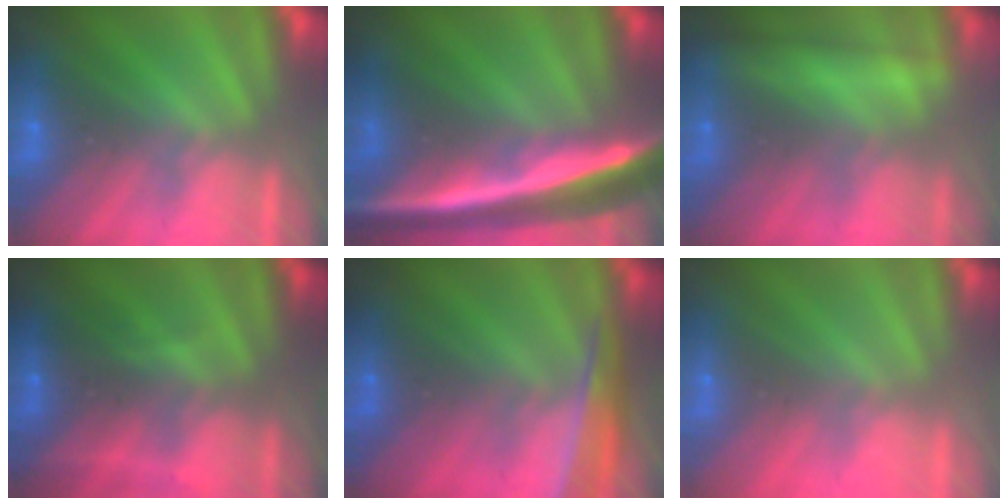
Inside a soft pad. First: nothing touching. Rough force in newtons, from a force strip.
{"total": 7.4}
{"total": 2.4}
{"total": 2.4}
{"total": 3.1}
{"total": 2.9}